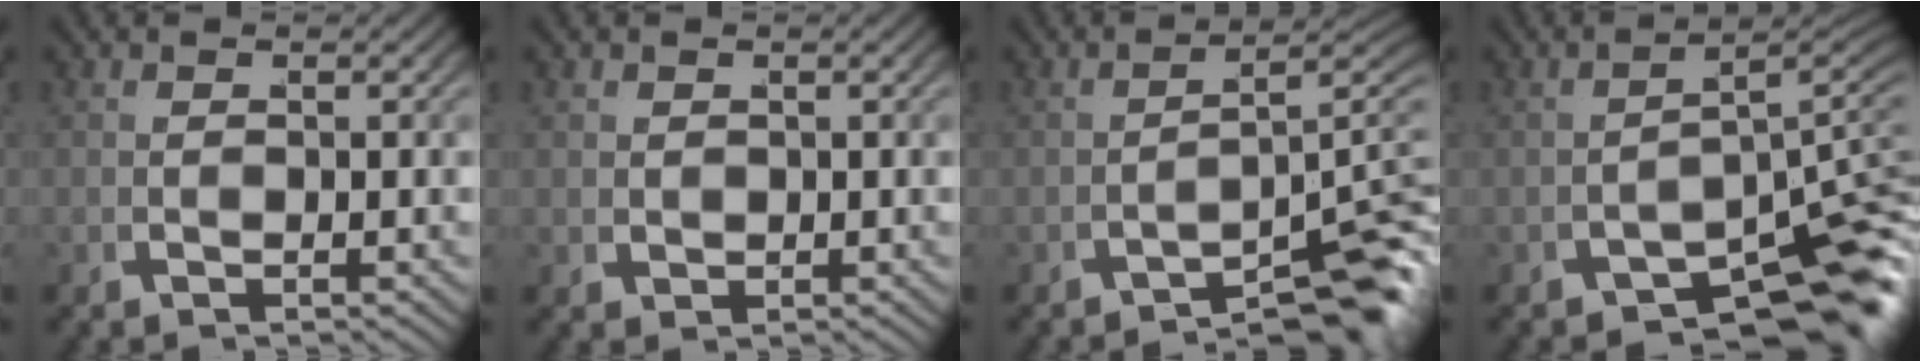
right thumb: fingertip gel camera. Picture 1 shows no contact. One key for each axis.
{"total": 1.1, "fx": 0.4, "fy": 1.0, "fz": 0.3, "tx": -0.011, "ty": -0.006, "tz": 0.012}
{"total": 11.2, "fx": -4.0, "fy": 5.6, "fz": 8.8, "tx": -0.111, "ty": -0.027, "tz": -0.049}
{"total": 12.4, "fx": -4.1, "fy": 6.5, "fz": 9.6, "tx": -0.120, "ty": -0.038, "tz": -0.045}